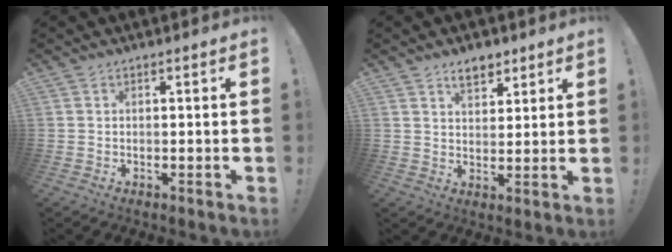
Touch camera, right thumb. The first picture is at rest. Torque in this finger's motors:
{"motor_torque": [0.14, 0.40, -0.02, 0.02, 0.02]}